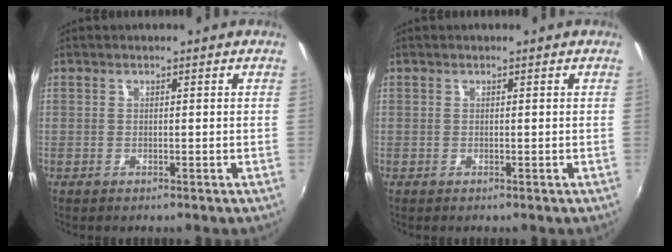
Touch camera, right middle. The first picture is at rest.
{"total": 0.0}